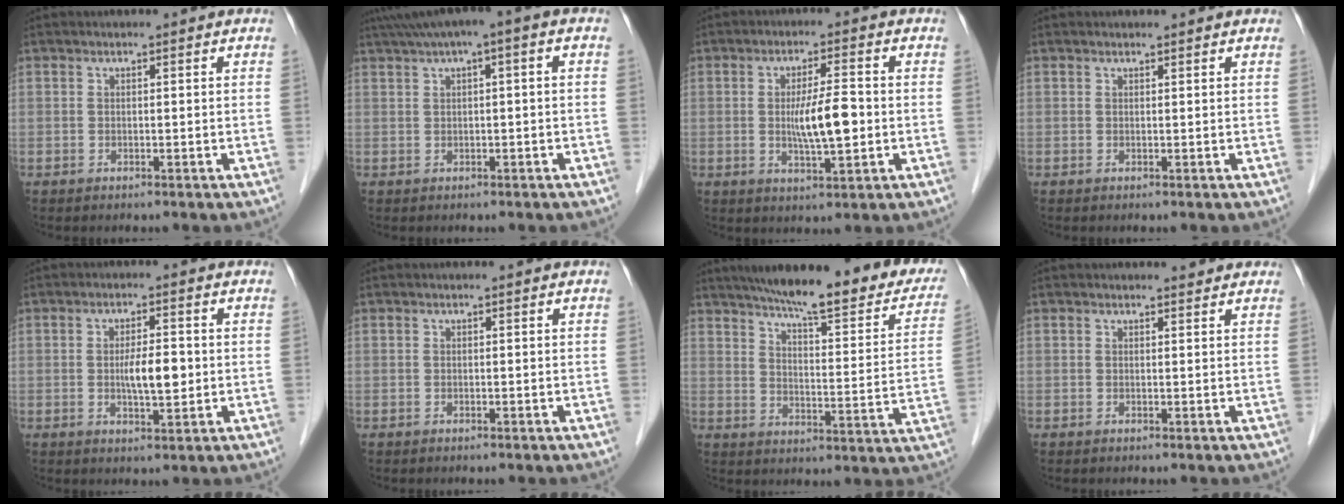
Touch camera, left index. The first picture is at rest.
{"total": 4.9, "force": [1.7, 0.7, 4.5], "torque": [-0.079, 0.033, 0.027]}
{"total": 6.7, "force": [-0.5, 1.0, 6.6], "torque": [-0.121, -0.005, -0.009]}
{"total": 1.1, "force": [1.0, 0.2, 0.1], "torque": [-0.013, 0.007, 0.013]}
{"total": 4.8, "force": [-0.2, 1.3, 4.6], "torque": [-0.082, -0.003, -0.002]}
{"total": 0.0}
{"total": 25.2, "force": [20.1, 4.4, 14.5], "torque": [-0.201, -0.014, 0.254]}
{"total": 1.8, "force": [1.7, 0.4, 0.2], "torque": [-0.012, 0.002, 0.018]}